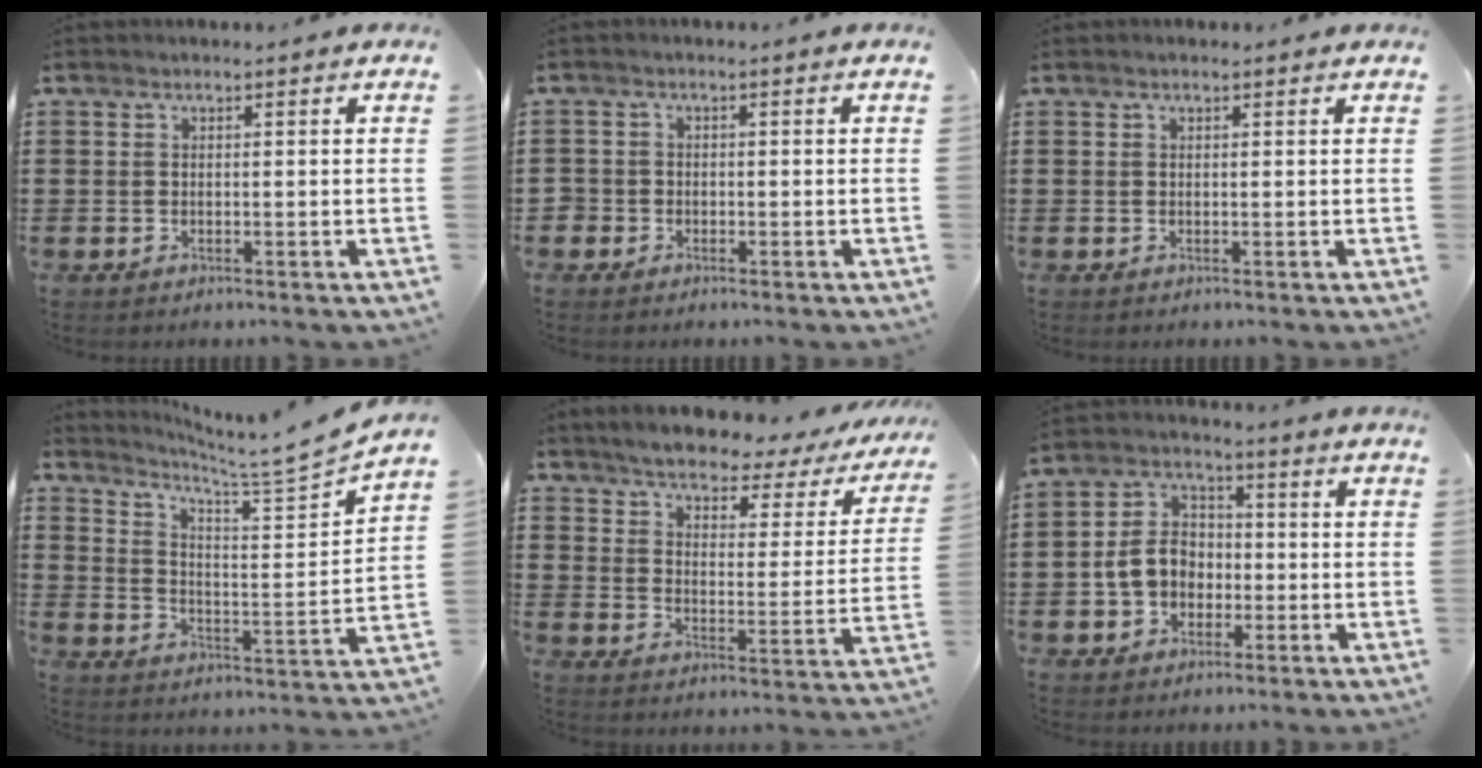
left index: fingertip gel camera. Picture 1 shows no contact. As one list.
[{"total": 1.4, "force": [-0.9, 1.1, 0.0], "torque": [-0.004, 0.001, -0.020]}, {"total": 0.0}, {"total": 5.2, "force": [4.6, -1.1, 2.1], "torque": [-0.055, -0.048, 0.065]}, {"total": 3.8, "force": [3.5, 0.4, 1.3], "torque": [-0.047, -0.030, 0.052]}, {"total": 6.7, "force": [-1.4, 5.5, 3.6], "torque": [-0.090, 0.014, -0.029]}]